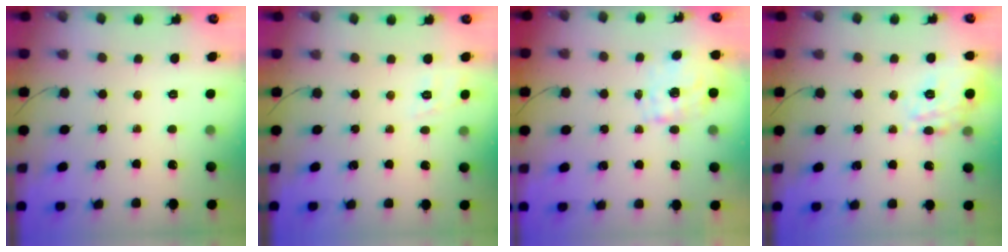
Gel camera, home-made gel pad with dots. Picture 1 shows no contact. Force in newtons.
{"total": 7.2, "press": 6.9, "slide": 1.7}
{"total": 0.9, "press": 0.7, "slide": 0.6}
{"total": 17.0, "press": 16.9, "slide": 1.0}